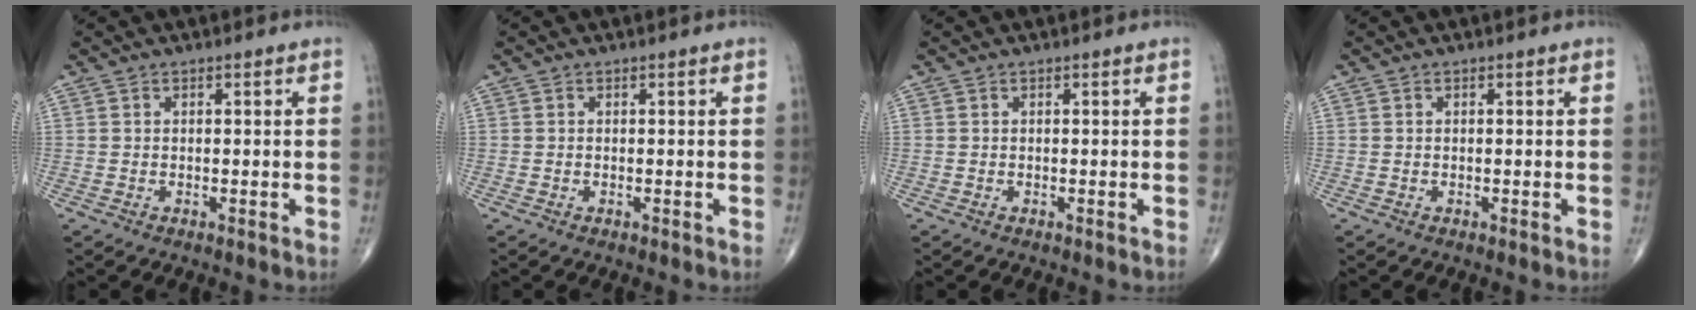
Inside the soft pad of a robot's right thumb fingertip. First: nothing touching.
{"total": 0.0}
{"total": 0.0}
{"total": 0.0}